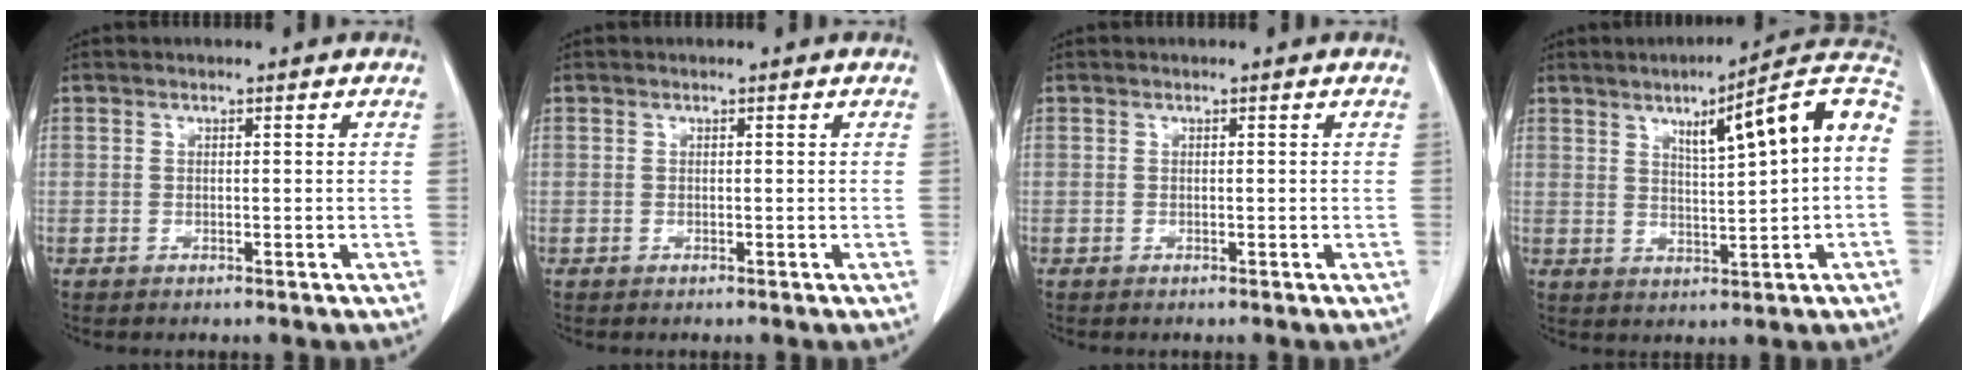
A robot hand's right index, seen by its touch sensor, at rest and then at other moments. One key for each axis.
{"total": 0.0}
{"total": 0.0}
{"total": 13.4, "fx": 2.8, "fy": 1.0, "fz": 13.1, "tx": -0.182, "ty": 0.028, "tz": 0.038}